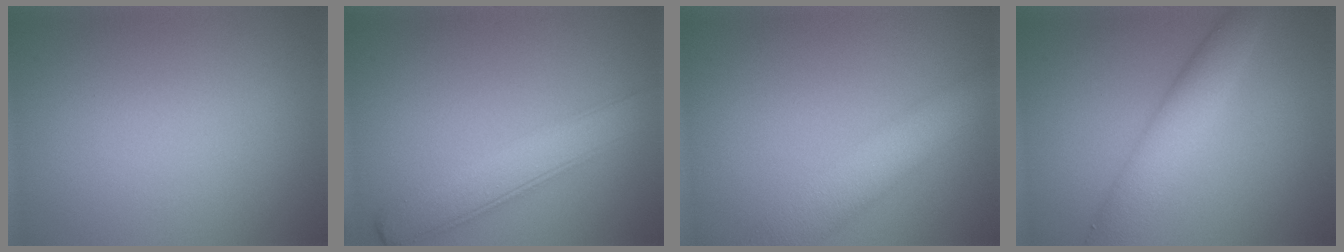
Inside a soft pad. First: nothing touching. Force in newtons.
{"total": 4.8, "press": 4.8, "slide": 0.2}
{"total": 5.4, "press": 5.4, "slide": 0.4}
{"total": 4.8, "press": 4.8, "slide": 0.1}